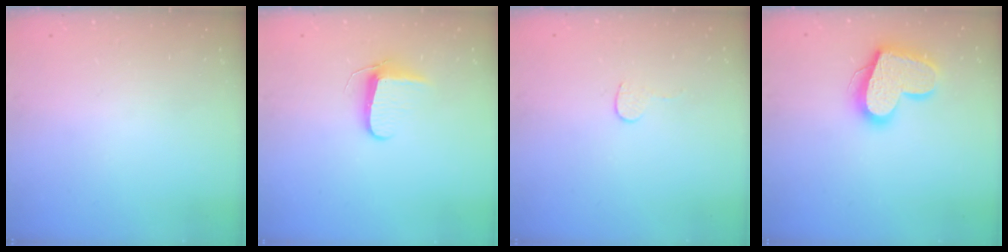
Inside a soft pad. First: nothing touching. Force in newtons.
{"total": 7.8, "press": 7.7, "slide": 1.1}
{"total": 4.7, "press": 4.7, "slide": 0.4}
{"total": 17.7, "press": 17.7, "slide": 1.5}